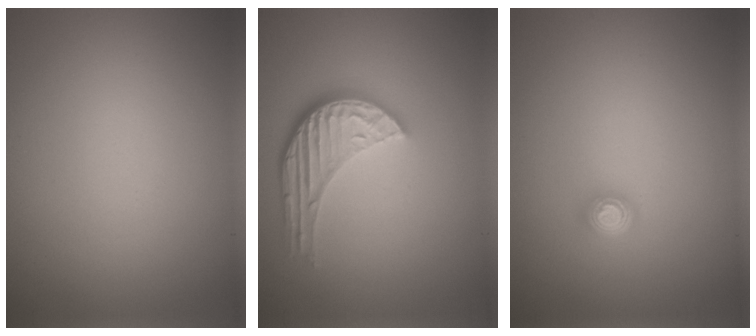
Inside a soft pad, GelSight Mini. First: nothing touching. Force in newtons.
{"total": 4.7, "press": 3.7, "slide": 3.0}
{"total": 1.5, "press": 1.1, "slide": 1.1}